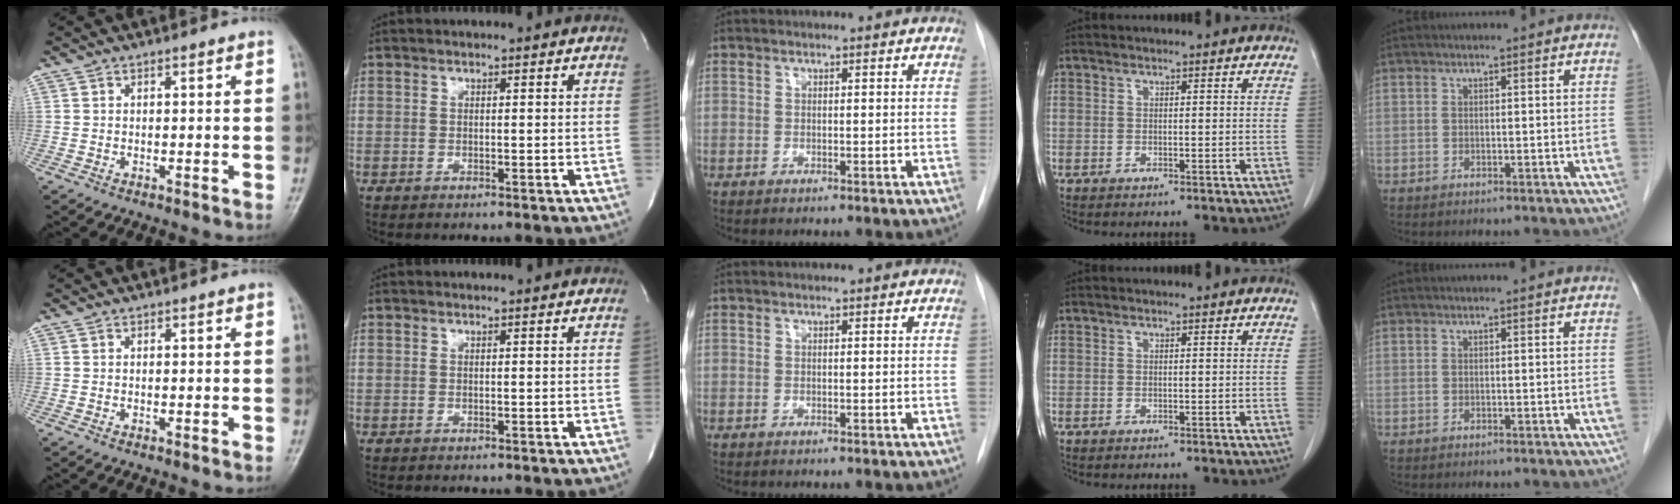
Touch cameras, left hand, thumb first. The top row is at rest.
{}